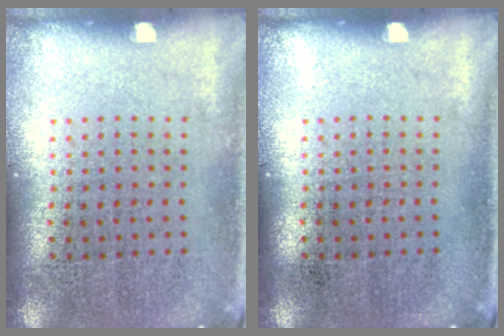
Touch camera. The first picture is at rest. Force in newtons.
{"total": 0.0}